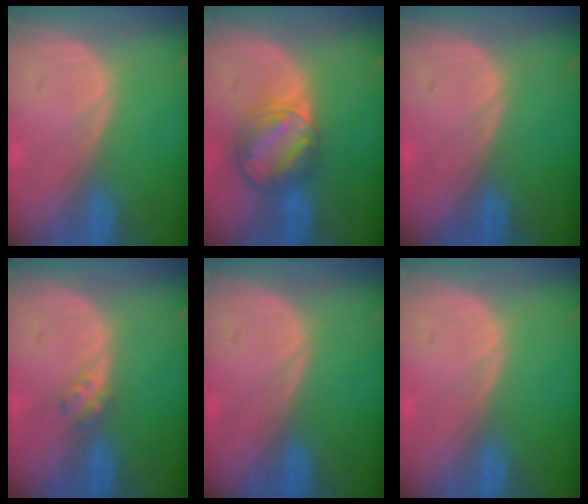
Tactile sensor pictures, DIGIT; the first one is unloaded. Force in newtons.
{"total": 8.2, "press": 6.9, "slide": 4.4}
{"total": 0.0}
{"total": 2.1, "press": 1.8, "slide": 1.0}
{"total": 0.0}
{"total": 0.0}